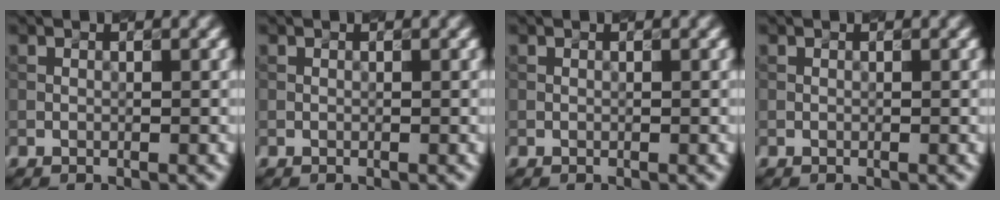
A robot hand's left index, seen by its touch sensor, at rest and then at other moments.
{"total": 0.0}
{"total": 0.0}
{"total": 0.0}